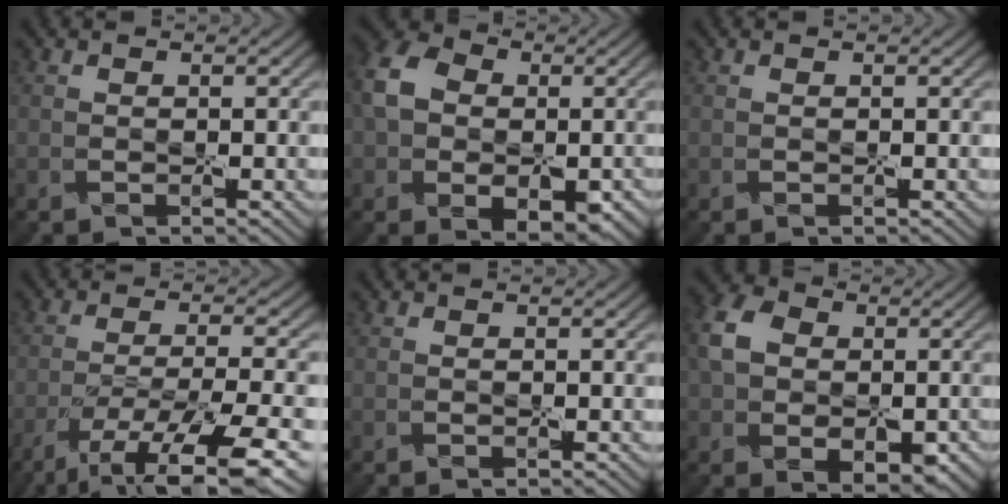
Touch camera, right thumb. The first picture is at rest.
{"total": 10.5, "force": [-1.0, 7.8, 6.9], "torque": [-0.138, -0.014, -0.017]}
{"total": 0.0}
{"total": 11.8, "force": [-7.9, 2.7, 8.4], "torque": [-0.156, -0.007, -0.122]}
{"total": 0.0}
{"total": 9.5, "force": [-0.2, 7.1, 6.3], "torque": [-0.135, -0.015, -0.003]}